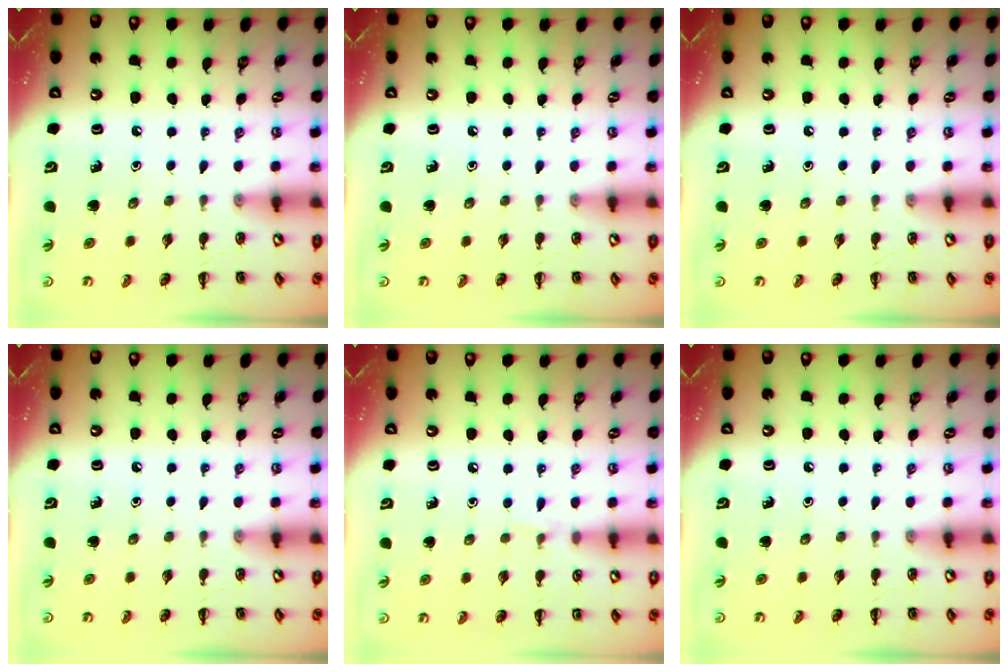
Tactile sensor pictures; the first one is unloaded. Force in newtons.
{"total": 0.0}
{"total": 0.0}
{"total": 0.0}
{"total": 3.7, "press": 3.5, "slide": 1.2}
{"total": 0.0}